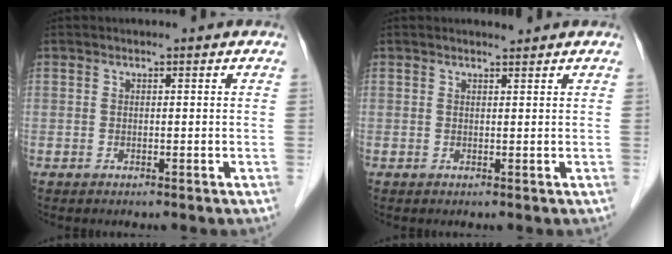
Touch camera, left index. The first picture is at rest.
{"total": 0.9, "force": [0.9, -0.1, 0.1], "torque": [-0.010, -0.002, 0.017]}